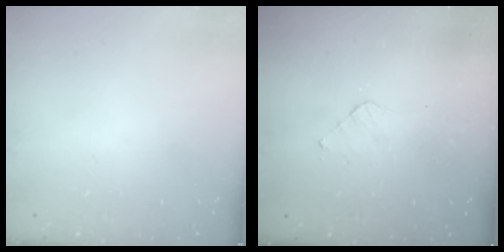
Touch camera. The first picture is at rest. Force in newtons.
{"total": 2.8, "press": 2.8, "slide": 0.2}